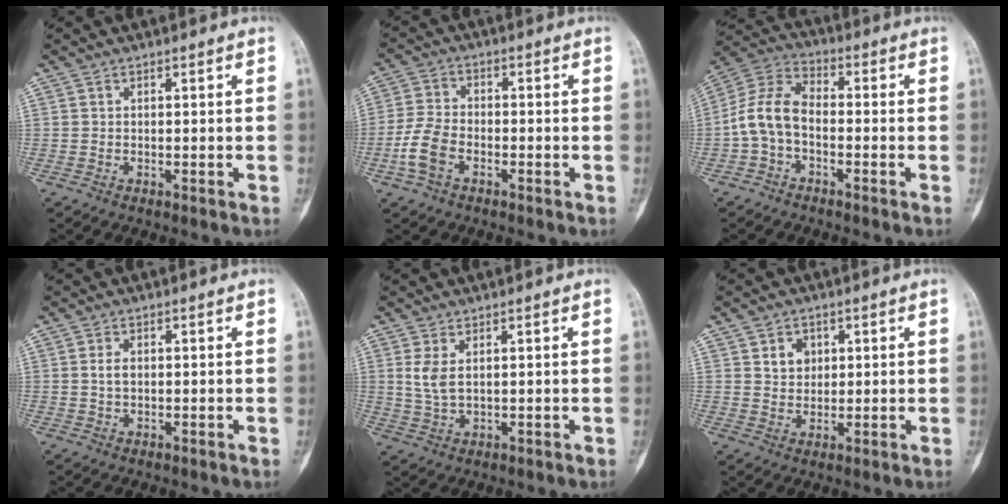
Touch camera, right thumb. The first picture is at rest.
{"total": 6.9, "force": [-2.8, 4.3, 4.6], "torque": [-0.102, 0.017, -0.061]}
{"total": 9.0, "force": [-2.1, 5.5, 6.8], "torque": [-0.136, 0.034, -0.055]}
{"total": 1.9, "force": [0.2, 1.2, 1.5], "torque": [-0.028, 0.002, 0.005]}
{"total": 3.9, "force": [1.2, 1.8, 3.2], "torque": [-0.072, -0.005, 0.033]}
{"total": 4.0, "force": [1.5, 3.3, 1.8], "torque": [-0.008, -0.007, 0.026]}